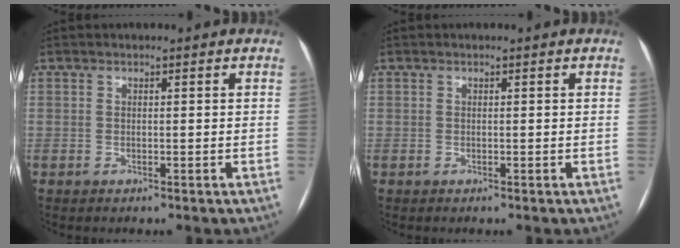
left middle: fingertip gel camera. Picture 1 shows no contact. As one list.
[{"total": 0.0}]